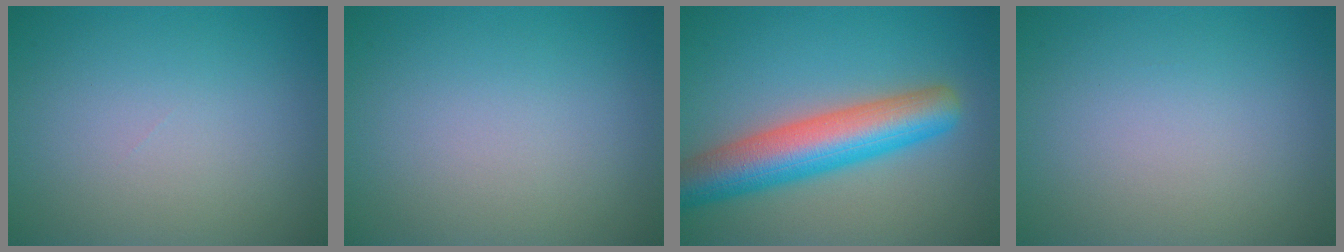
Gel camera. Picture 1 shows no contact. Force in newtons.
{"total": 0.0}
{"total": 8.0, "press": 8.0, "slide": 0.3}
{"total": 0.0}